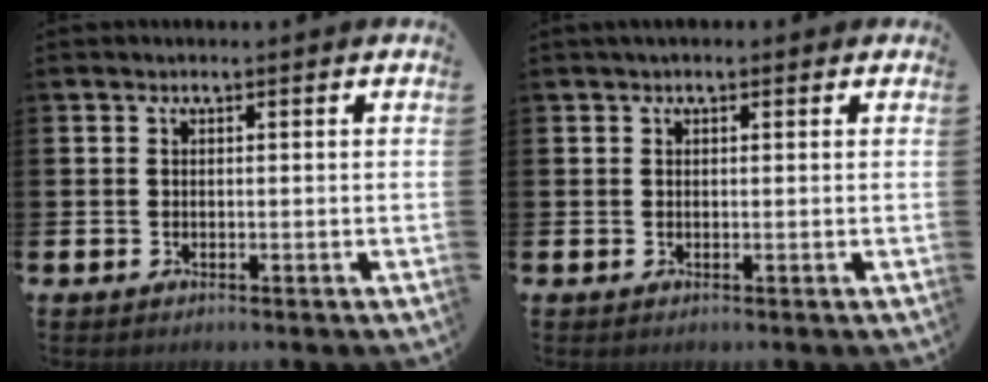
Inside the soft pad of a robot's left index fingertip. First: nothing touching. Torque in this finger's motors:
{"motor_torque": [0.06, -0.42, 0.01, 0.09]}